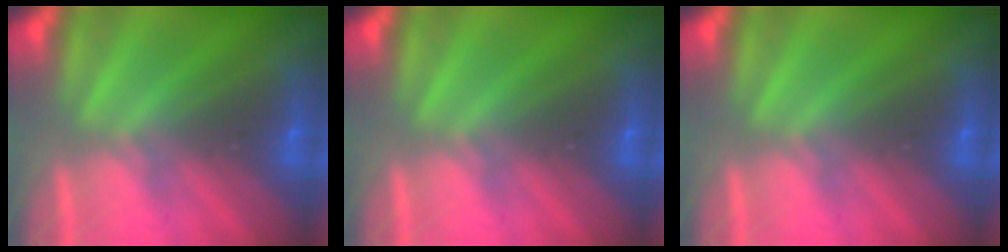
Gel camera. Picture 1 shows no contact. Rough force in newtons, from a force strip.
{"total": 0.0}
{"total": 0.0}